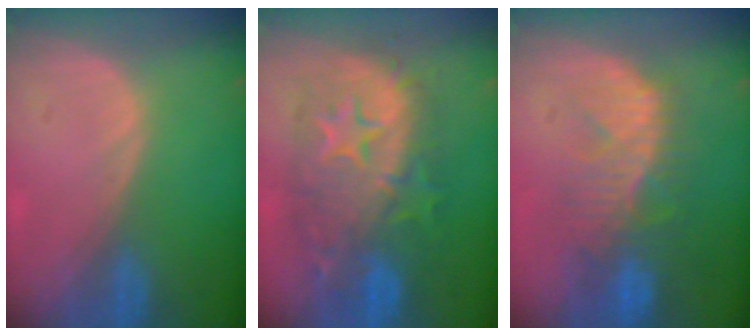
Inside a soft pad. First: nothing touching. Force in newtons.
{"total": 12.4, "press": 12.3, "slide": 1.0}
{"total": 10.3, "press": 8.9, "slide": 5.2}